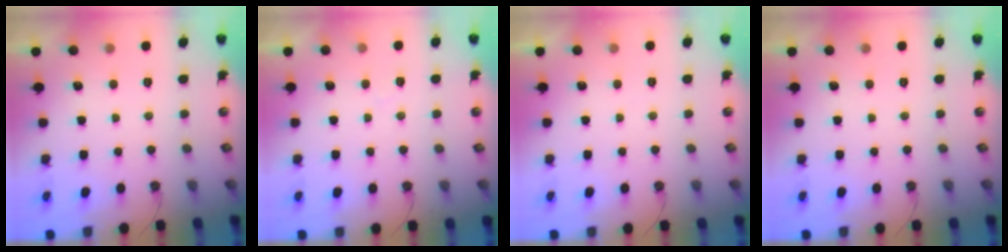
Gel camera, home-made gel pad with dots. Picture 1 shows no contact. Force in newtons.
{"total": 3.1, "press": 3.0, "slide": 0.5}
{"total": 2.7, "press": 2.7, "slide": 0.4}
{"total": 0.0}